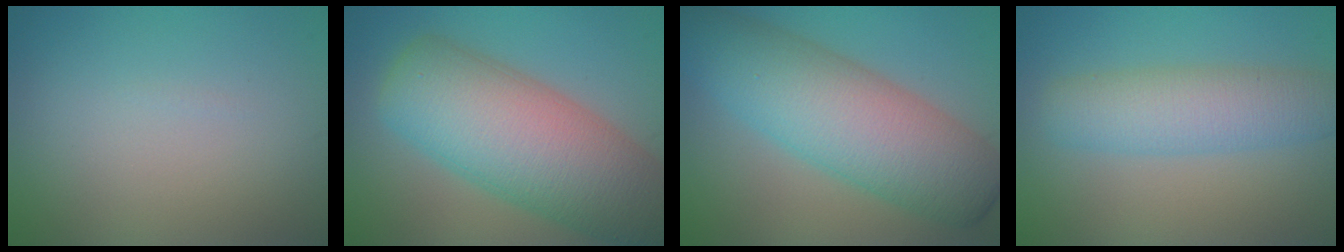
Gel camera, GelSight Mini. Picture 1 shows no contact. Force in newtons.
{"total": 12.3, "press": 12.3, "slide": 0.8}
{"total": 10.1, "press": 10.1, "slide": 0.3}
{"total": 5.1, "press": 5.1, "slide": 0.1}